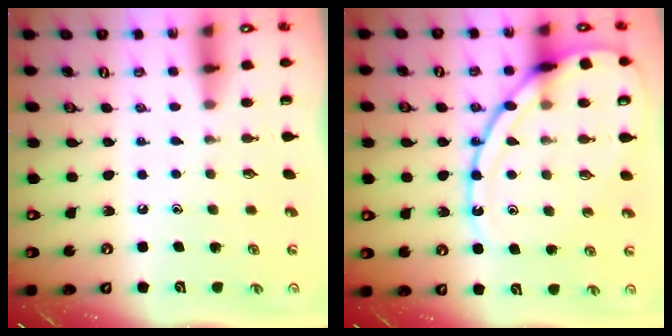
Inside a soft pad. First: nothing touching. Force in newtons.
{"total": 17.0, "press": 16.9, "slide": 1.5}